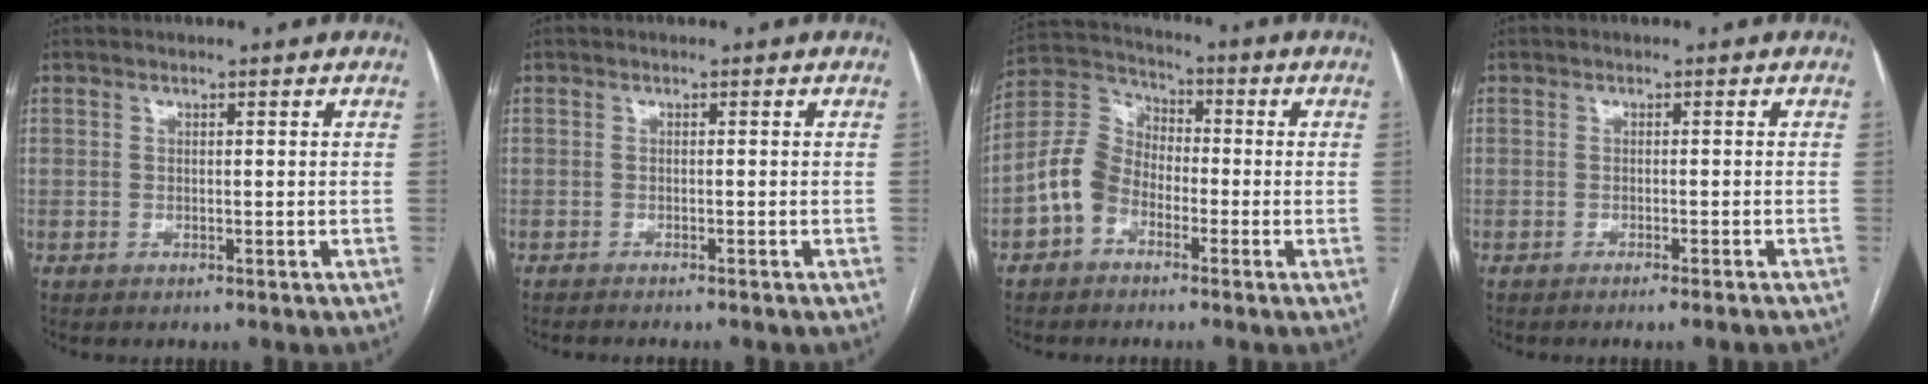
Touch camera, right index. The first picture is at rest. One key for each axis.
{"total": 3.0, "fx": -2.6, "fy": 0.0, "fz": 1.5, "tx": -0.015, "ty": -0.001, "tz": -0.034}
{"total": 7.9, "fx": -3.3, "fy": 6.0, "fz": 4.1, "tx": -0.105, "ty": 0.031, "tz": -0.071}
{"total": 3.6, "fx": -3.2, "fy": -0.5, "fz": 1.7, "tx": -0.013, "ty": 0.000, "tz": -0.044}